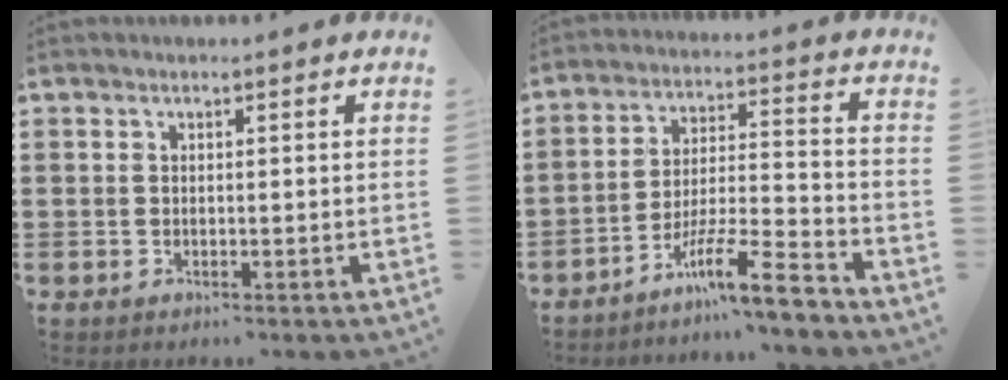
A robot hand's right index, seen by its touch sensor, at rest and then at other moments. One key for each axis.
{"total": 10.1, "fx": -7.9, "fy": 0.8, "fz": 6.3, "tx": -0.107, "ty": 0.014, "tz": -0.150}